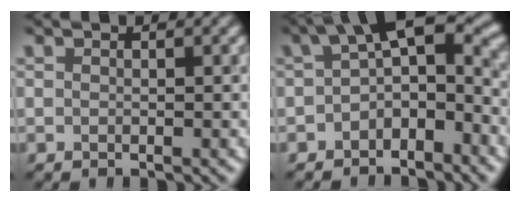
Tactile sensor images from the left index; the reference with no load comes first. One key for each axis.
{"total": 5.0, "fx": -0.9, "fy": 2.8, "fz": 4.1, "tx": -0.050, "ty": 0.019, "tz": -0.035}